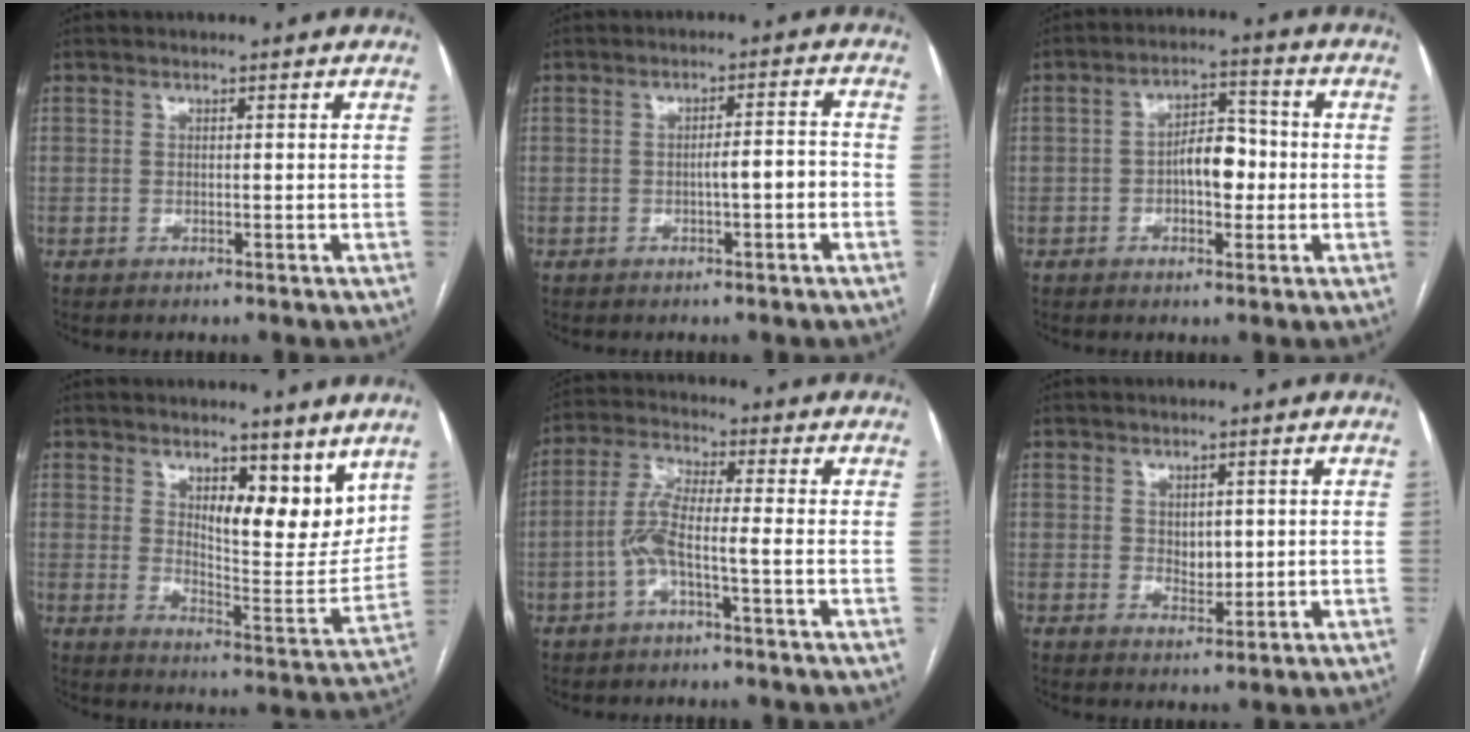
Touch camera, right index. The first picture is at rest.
{"total": 3.5, "force": [-1.2, 0.2, 3.2], "torque": [-0.046, 0.010, -0.020]}
{"total": 6.6, "force": [-0.9, 3.2, 5.7], "torque": [-0.092, 0.021, -0.013]}
{"total": 10.9, "force": [6.7, 3.5, 7.9], "torque": [-0.108, -0.020, 0.111]}
{"total": 6.1, "force": [-2.0, 0.3, 5.8], "torque": [-0.127, 0.016, -0.041]}
{"total": 2.5, "force": [0.5, 1.5, 1.9], "torque": [-0.027, -0.007, 0.012]}